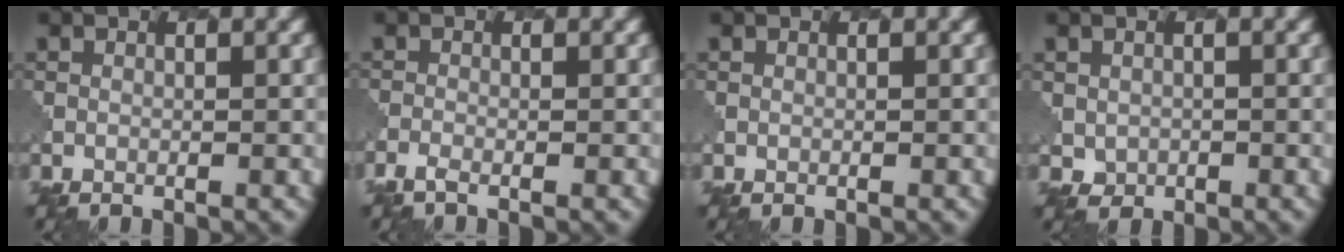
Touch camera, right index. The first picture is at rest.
{"total": 1.4, "force": [-1.1, 0.4, 0.7], "torque": [-0.013, -0.009, -0.029]}
{"total": 0.0}
{"total": 1.2, "force": [0.2, 1.2, 0.1], "torque": [-0.002, -0.008, 0.005]}